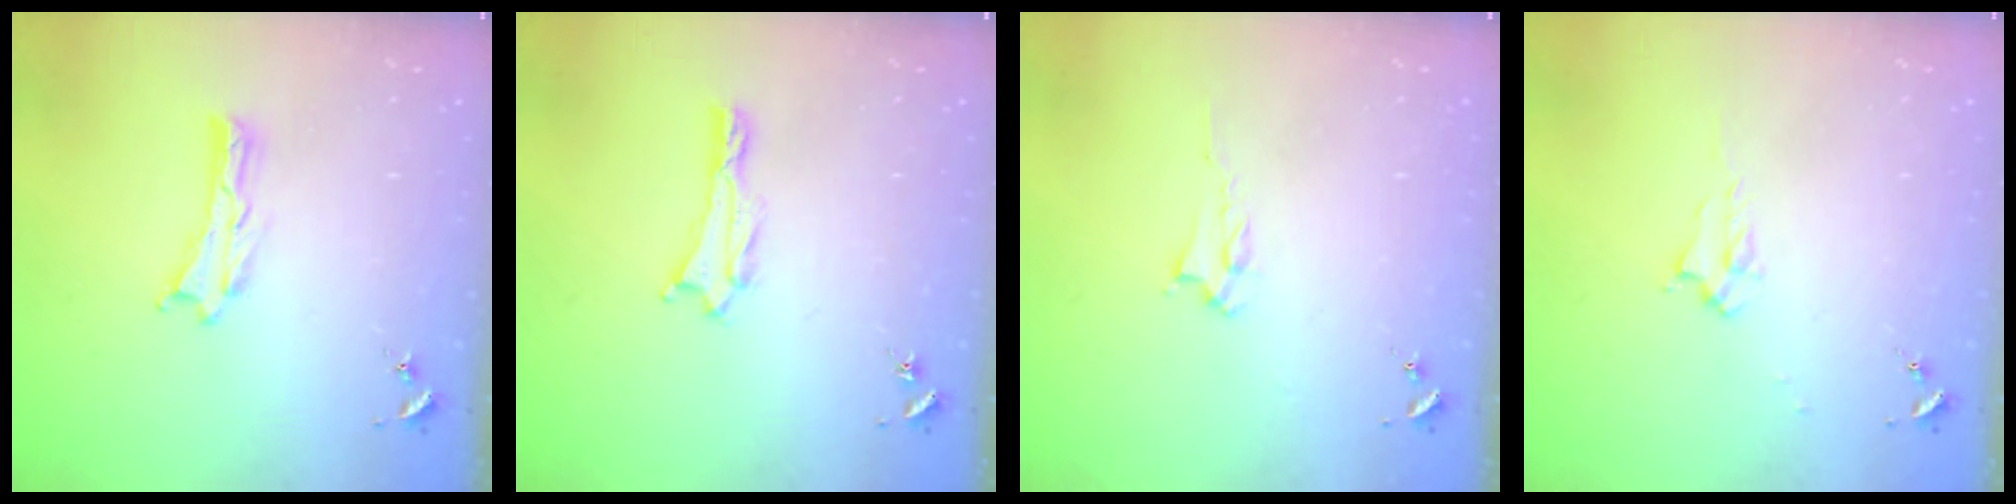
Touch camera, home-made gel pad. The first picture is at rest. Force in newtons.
{"total": 1.0, "press": 1.0, "slide": 0.2}
{"total": 2.0, "press": 1.9, "slide": 0.3}
{"total": 1.7, "press": 1.6, "slide": 0.2}